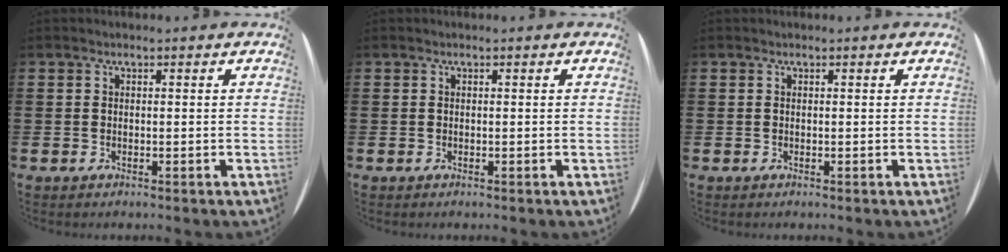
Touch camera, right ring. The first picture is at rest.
{"total": 0.0}
{"total": 0.0}